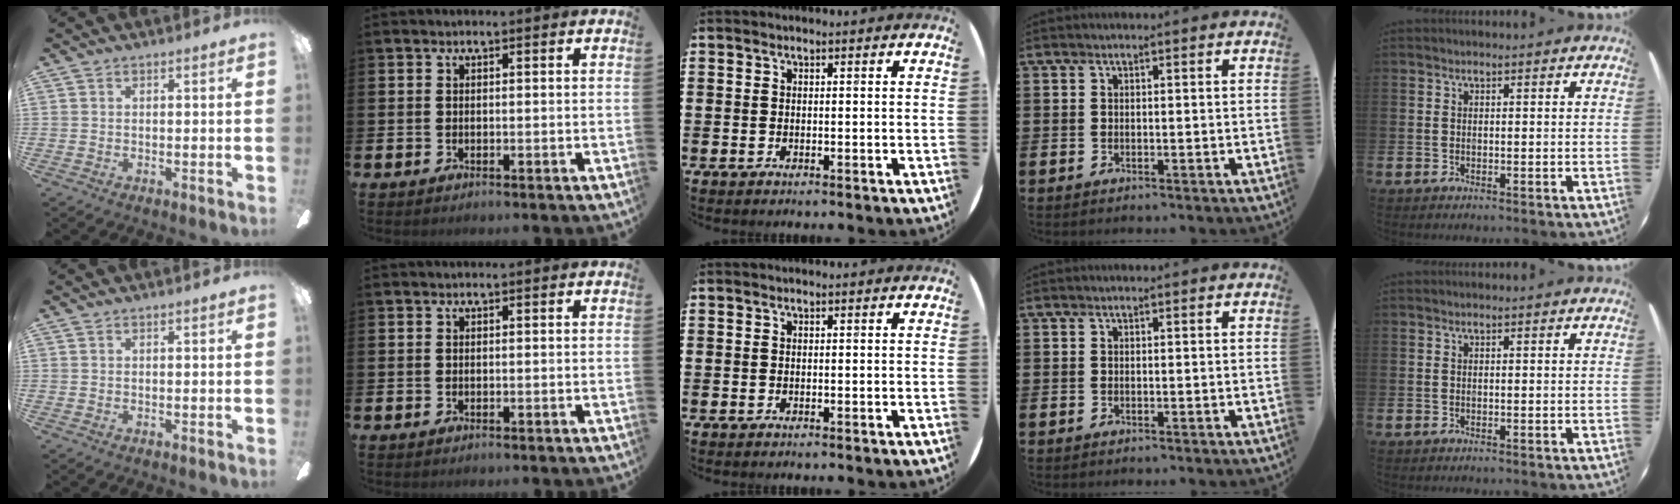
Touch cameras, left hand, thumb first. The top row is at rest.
{}